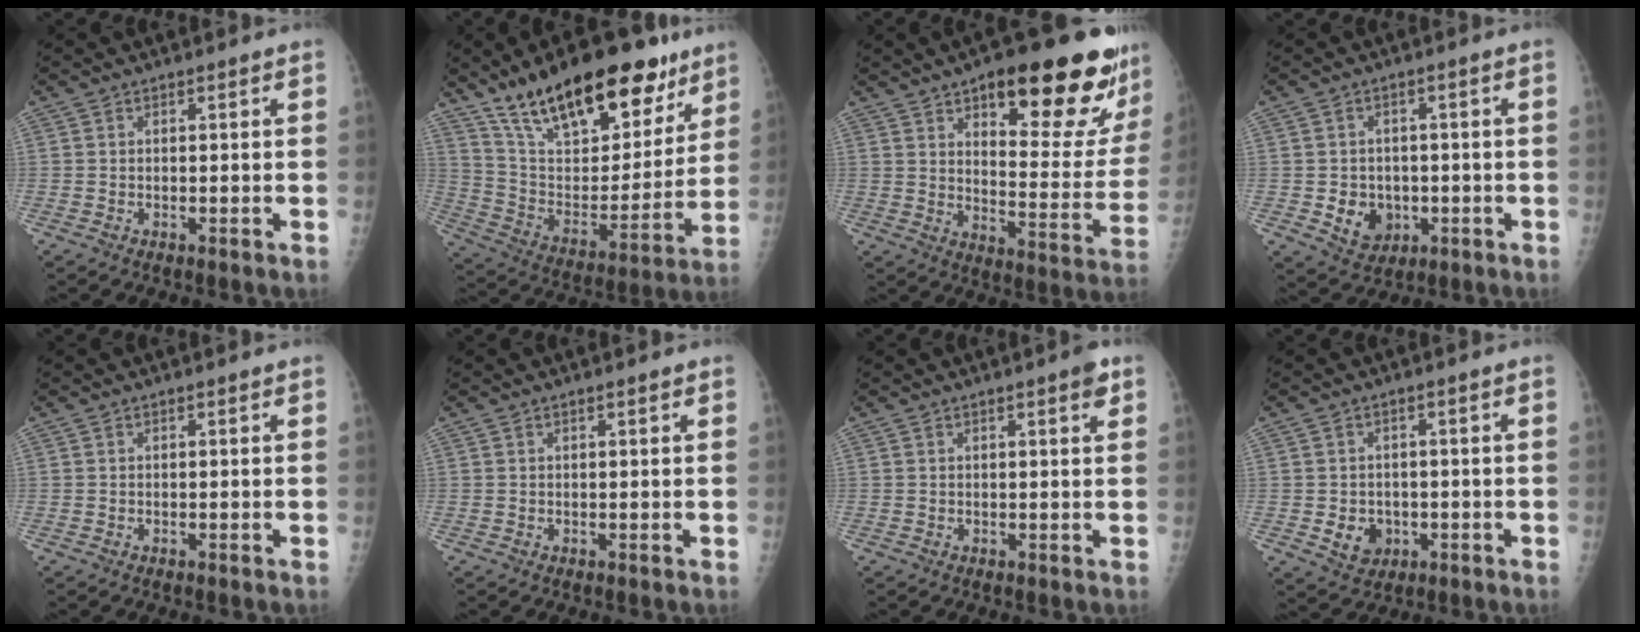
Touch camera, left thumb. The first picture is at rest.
{"total": 28.0, "force": [18.6, 11.5, 17.5], "torque": [-0.242, -0.052, 0.308]}
{"total": 24.7, "force": [14.5, 8.1, 18.3], "torque": [-0.197, -0.058, 0.203]}
{"total": 6.6, "force": [-1.4, 5.5, 3.3], "torque": [-0.024, 0.005, -0.010]}
{"total": 0.0}
{"total": 0.6, "force": [0.4, 0.1, 0.4], "torque": [-0.006, 0.000, 0.005]}
{"total": 2.3, "force": [1.2, 0.4, 1.9], "torque": [-0.024, -0.003, 0.013]}
{"total": 5.0, "force": [-1.2, 4.2, 2.4], "torque": [-0.020, 0.005, -0.008]}